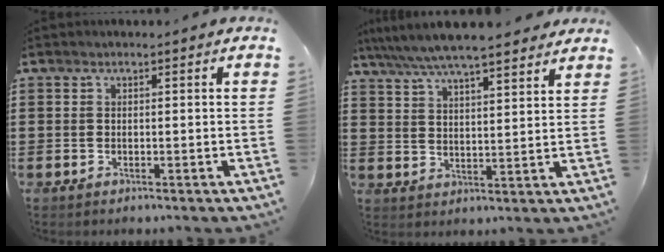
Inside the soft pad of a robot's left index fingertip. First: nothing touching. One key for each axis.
{"total": 6.4, "fx": 5.8, "fy": 0.5, "fz": 2.6, "tx": -0.073, "ty": -0.022, "tz": 0.102}